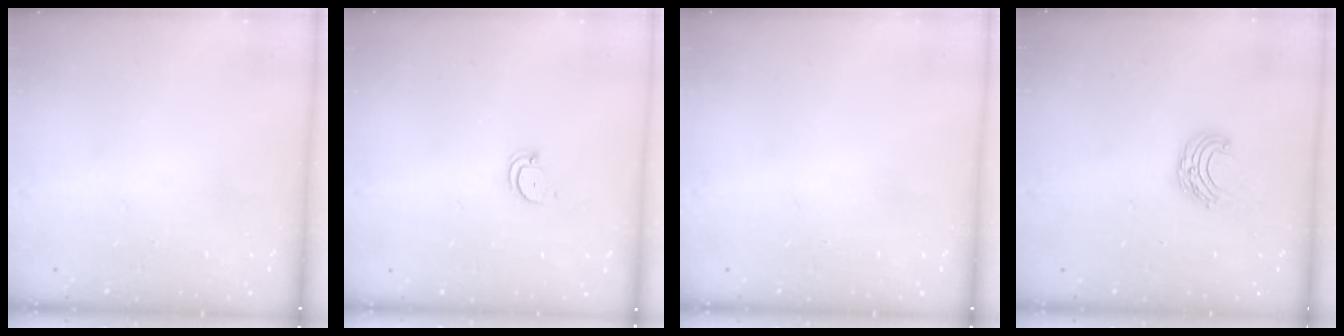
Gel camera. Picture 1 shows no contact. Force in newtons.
{"total": 2.6, "press": 2.6, "slide": 0.0}
{"total": 0.0}
{"total": 6.5, "press": 6.5, "slide": 0.6}